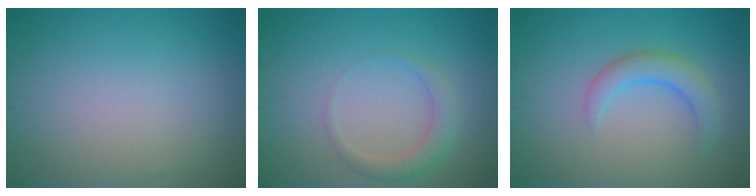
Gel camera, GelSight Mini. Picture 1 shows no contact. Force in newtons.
{"total": 2.1, "press": 2.1, "slide": 0.1}
{"total": 2.9, "press": 2.9, "slide": 0.3}